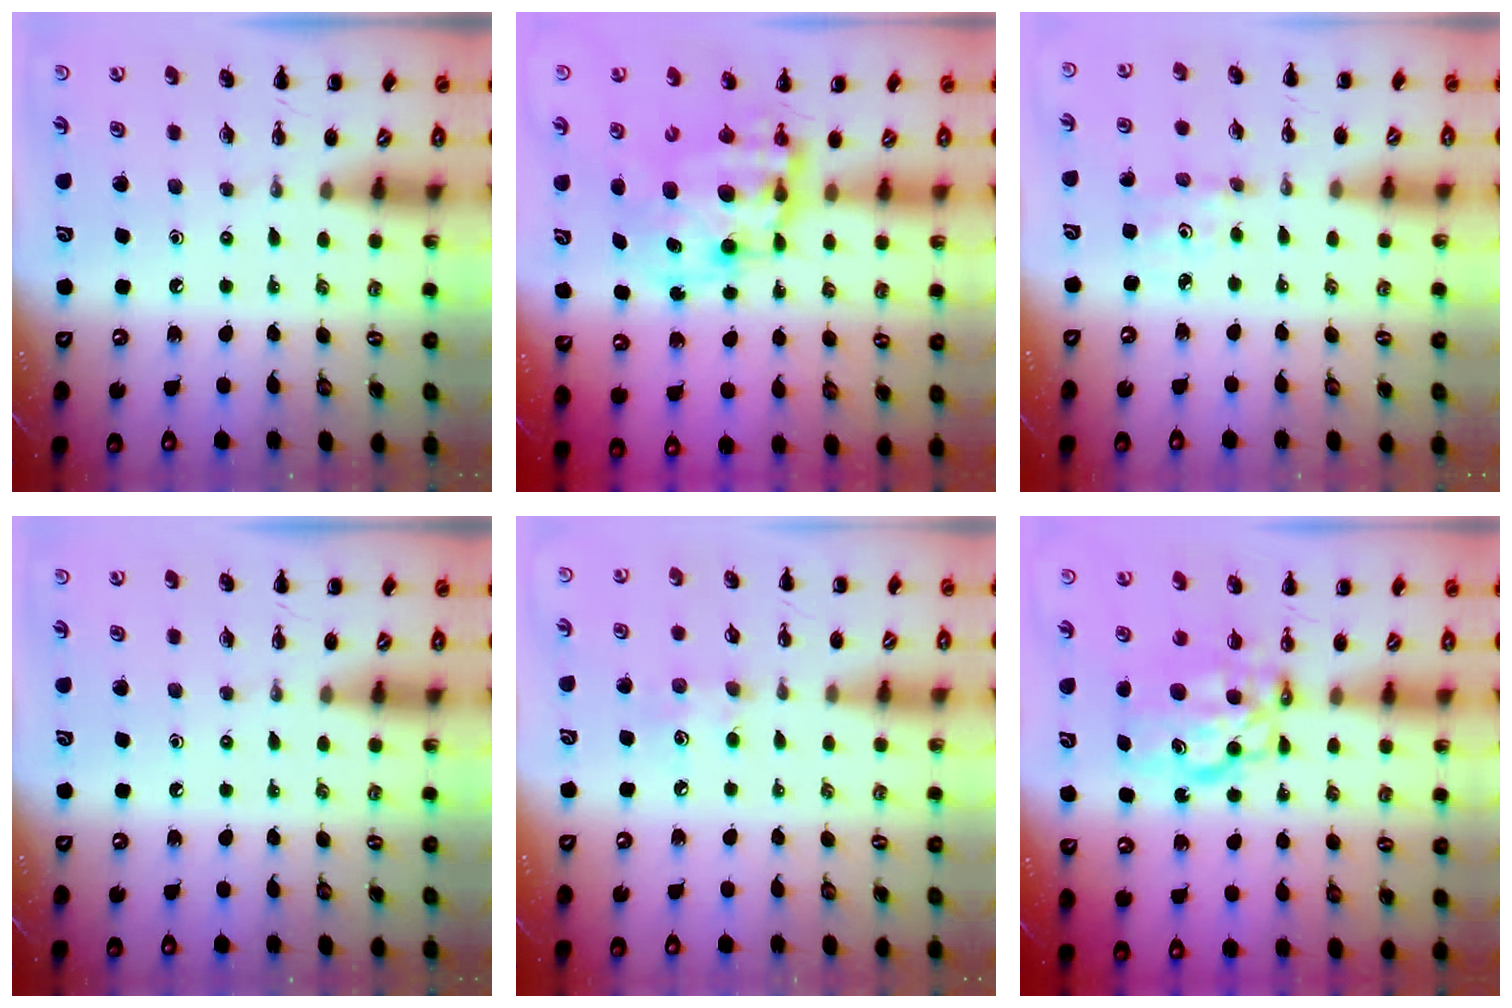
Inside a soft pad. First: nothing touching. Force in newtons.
{"total": 11.8, "press": 11.4, "slide": 3.1}
{"total": 1.2, "press": 1.1, "slide": 0.4}
{"total": 0.0}
{"total": 6.3, "press": 6.2, "slide": 1.5}
{"total": 8.2, "press": 8.1, "slide": 1.3}